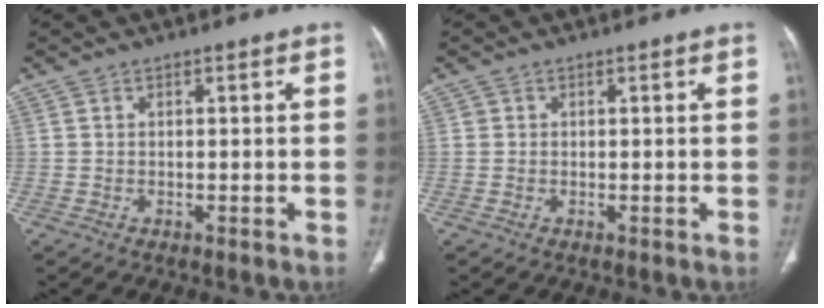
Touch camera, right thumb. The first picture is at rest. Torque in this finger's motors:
{"motor_torque": [0.08, 0.05, 0.23, 0.22, 0.04]}